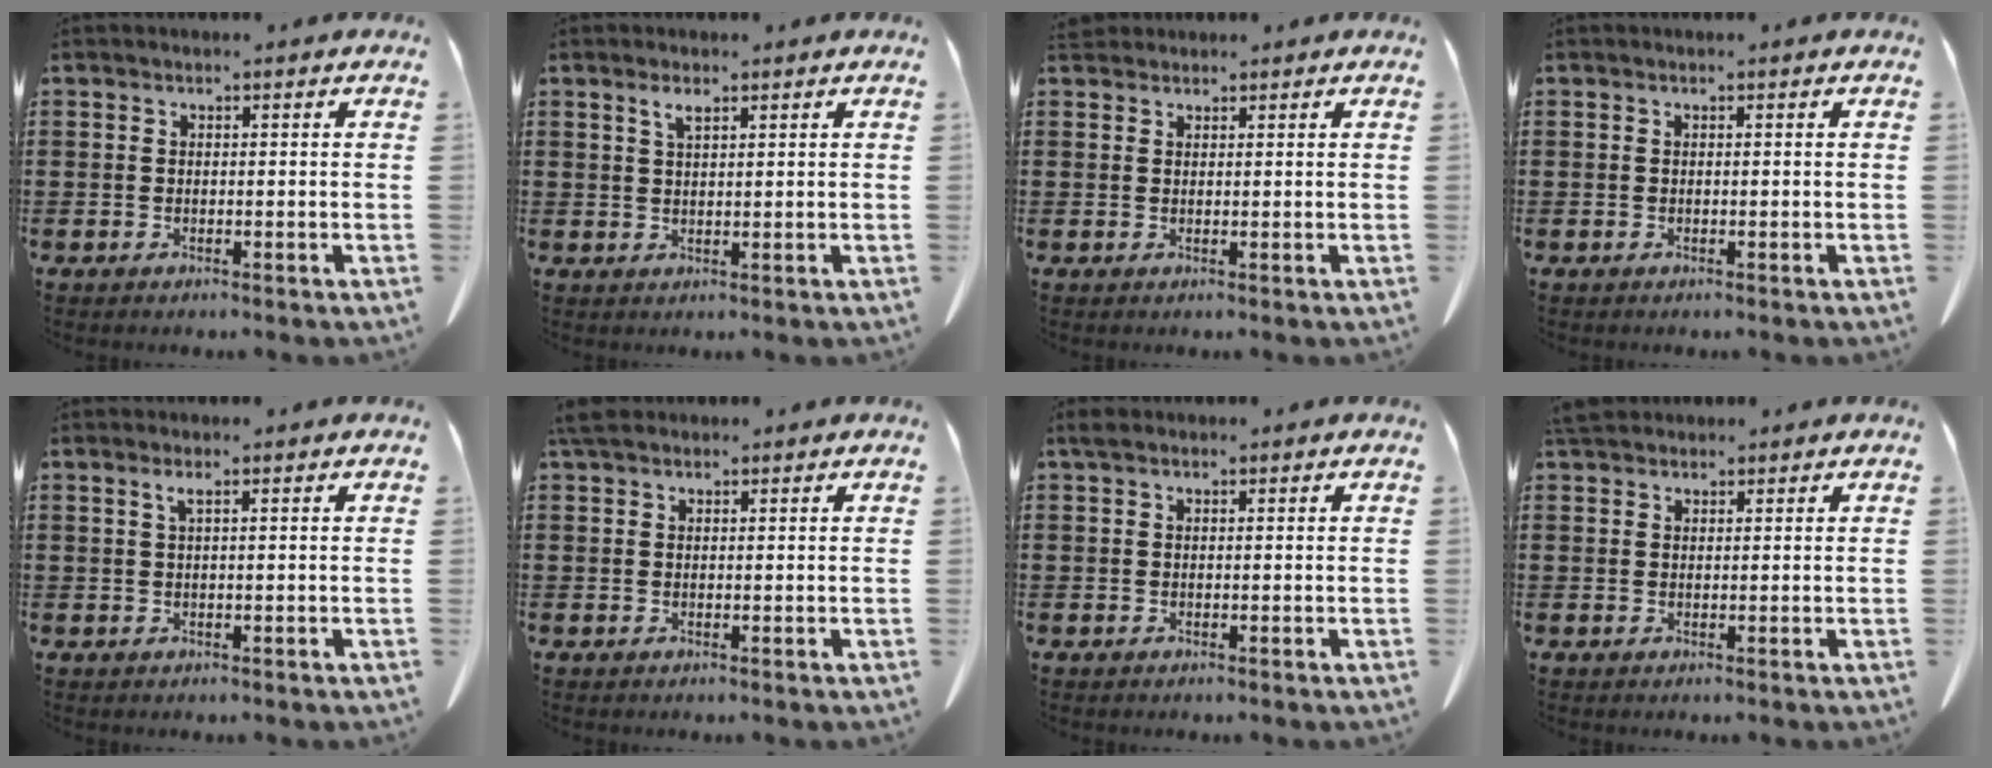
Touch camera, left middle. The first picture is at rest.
{"total": 2.2, "force": [1.4, 0.5, 1.6], "torque": [-0.035, 0.001, 0.024]}
{"total": 1.7, "force": [1.5, 0.7, 0.4], "torque": [-0.014, 0.003, 0.030]}
{"total": 0.0}
{"total": 1.1, "force": [0.4, 0.0, 1.0], "torque": [-0.022, -0.001, 0.008]}
{"total": 2.4, "force": [1.7, 1.2, 1.1], "torque": [-0.030, 0.007, 0.034]}
{"total": 1.1, "force": [0.5, 0.8, 0.5], "torque": [-0.014, 0.004, 0.009]}
{"total": 2.6, "force": [2.1, 1.1, 1.0], "torque": [-0.028, 0.004, 0.043]}